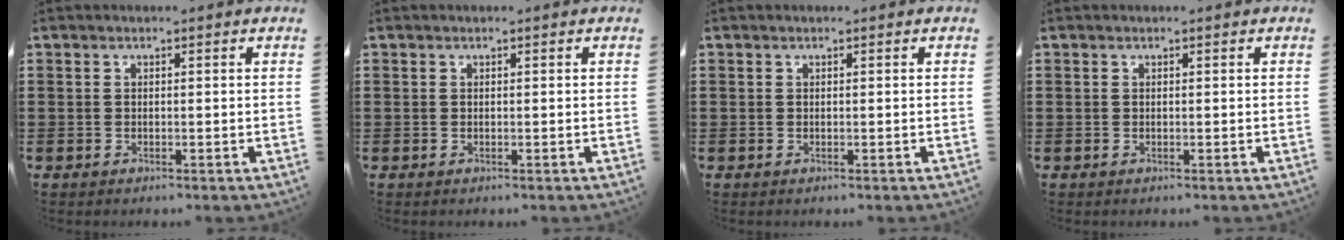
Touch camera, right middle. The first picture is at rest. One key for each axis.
{"total": 0.0}
{"total": 0.0}
{"total": 0.0}